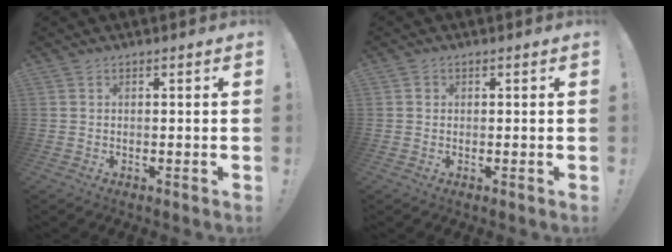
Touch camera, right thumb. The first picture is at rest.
{"total": 1.0, "force": [0.2, 1.0, 0.4], "torque": [0.000, 0.001, 0.002]}